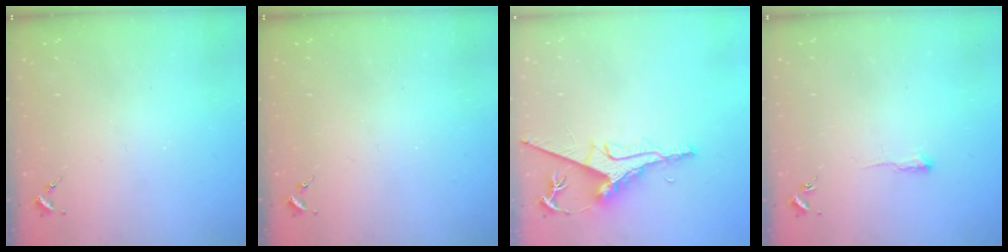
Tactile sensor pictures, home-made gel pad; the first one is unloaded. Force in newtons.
{"total": 0.0}
{"total": 9.4, "press": 9.4, "slide": 0.9}
{"total": 2.5, "press": 2.5, "slide": 0.4}